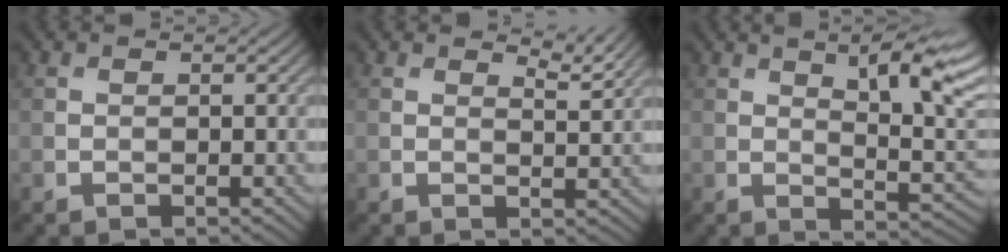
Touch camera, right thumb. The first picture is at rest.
{"total": 2.4, "force": [2.0, 0.4, 1.3], "torque": [-0.017, -0.009, 0.034]}
{"total": 9.7, "force": [4.0, 2.5, 8.5], "torque": [-0.136, 0.002, 0.067]}